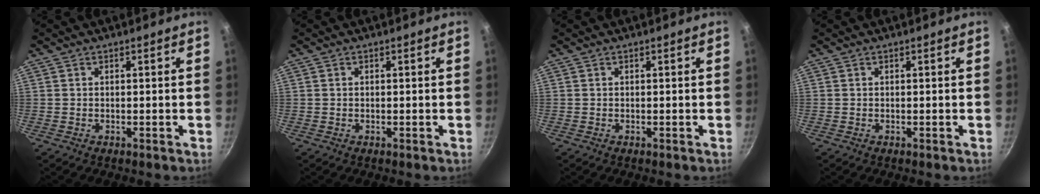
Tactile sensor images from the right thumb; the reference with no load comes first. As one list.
[{"total": 0.0}, {"total": 0.0}, {"total": 0.0}]